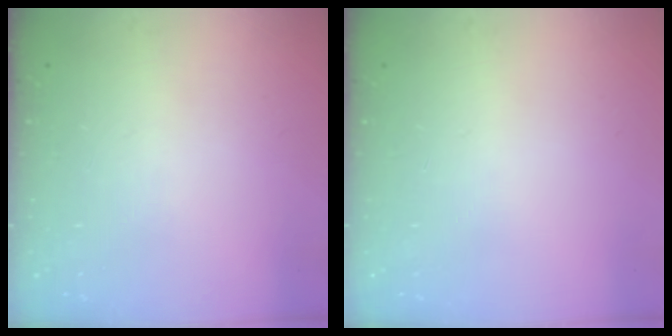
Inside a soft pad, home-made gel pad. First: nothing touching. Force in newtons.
{"total": 0.0}